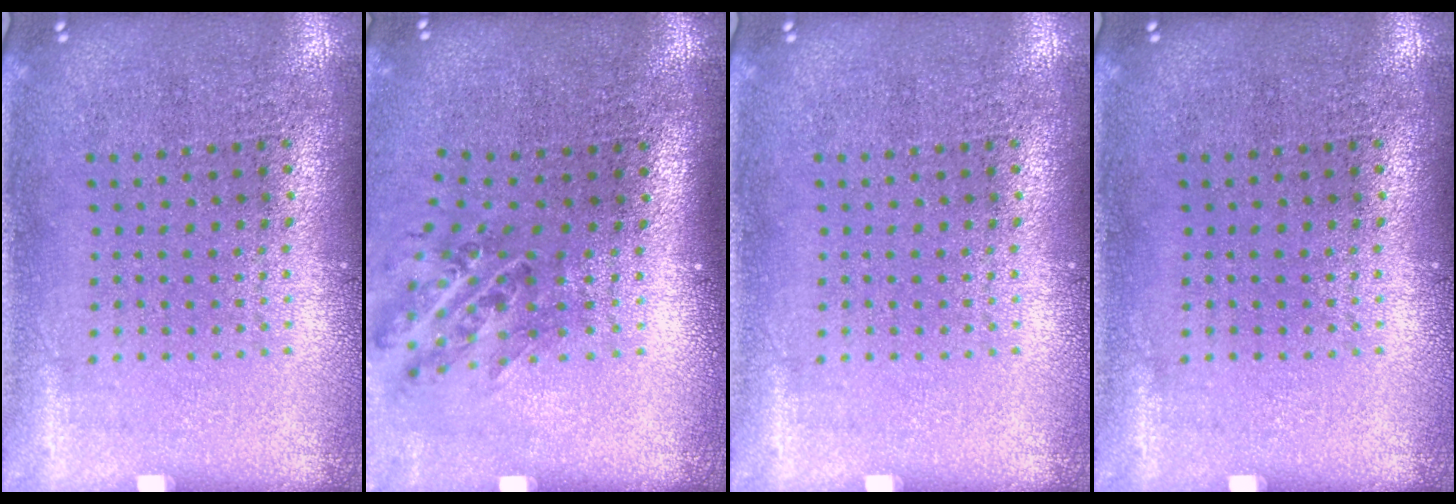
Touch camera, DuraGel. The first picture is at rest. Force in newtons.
{"total": 1.1, "press": 1.0, "slide": 0.6}
{"total": 0.0}
{"total": 0.0}